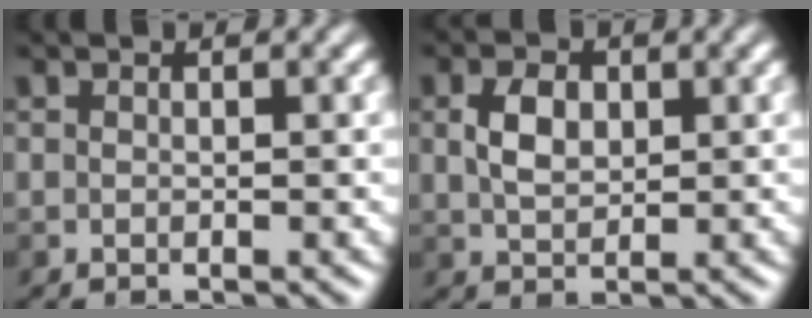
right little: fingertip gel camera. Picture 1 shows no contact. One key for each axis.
{"total": 3.2, "fx": 0.7, "fy": 2.1, "fz": 2.3, "tx": -0.050, "ty": 0.003, "tz": 0.013}